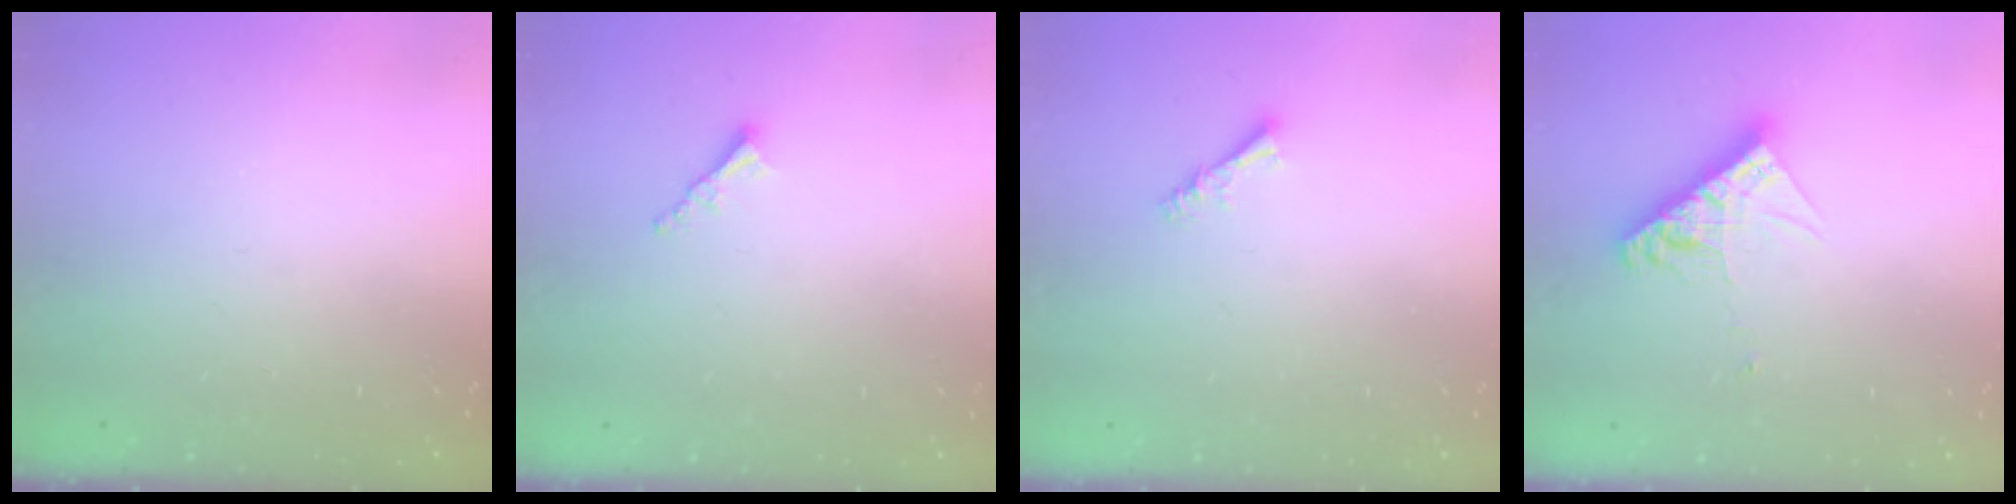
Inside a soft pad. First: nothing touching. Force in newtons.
{"total": 2.0, "press": 2.0, "slide": 0.5}
{"total": 3.2, "press": 3.2, "slide": 0.6}
{"total": 9.5, "press": 9.4, "slide": 0.8}